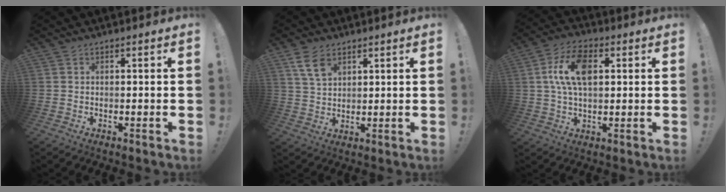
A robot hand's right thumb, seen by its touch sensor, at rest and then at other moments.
{"total": 7.4, "force": [4.2, 4.4, 4.2], "torque": [-0.072, -0.012, 0.082]}
{"total": 12.8, "force": [2.6, 7.3, 10.1], "torque": [-0.181, 0.008, 0.049]}